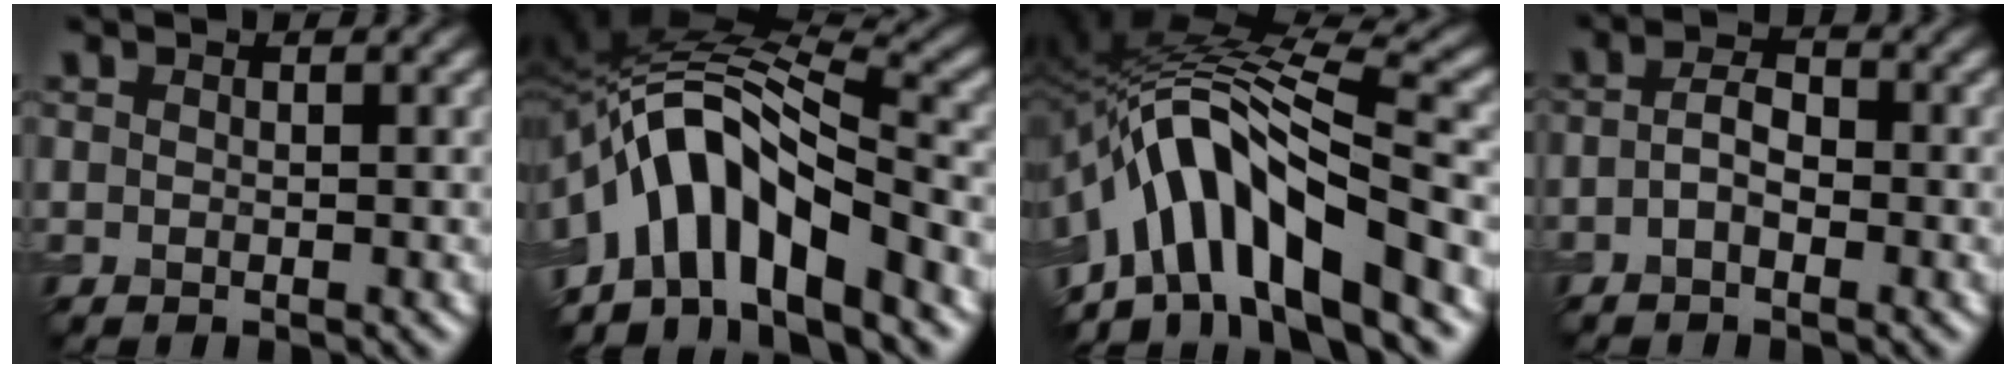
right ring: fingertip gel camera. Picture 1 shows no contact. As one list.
[{"total": 10.1, "force": [-5.1, 4.1, 7.7], "torque": [-0.117, 0.023, -0.102]}, {"total": 11.4, "force": [-5.9, 3.8, 9.0], "torque": [-0.139, 0.026, -0.112]}, {"total": 2.5, "force": [-1.0, 1.1, 2.0], "torque": [-0.039, 0.002, -0.027]}]